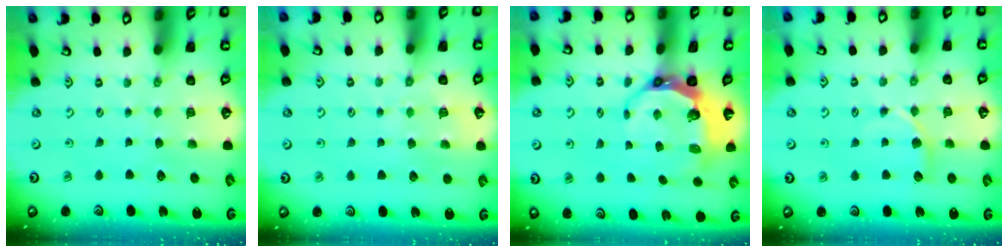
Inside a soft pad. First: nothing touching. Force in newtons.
{"total": 5.1, "press": 5.1, "slide": 0.6}
{"total": 8.6, "press": 7.5, "slide": 4.2}
{"total": 5.6, "press": 5.5, "slide": 0.8}